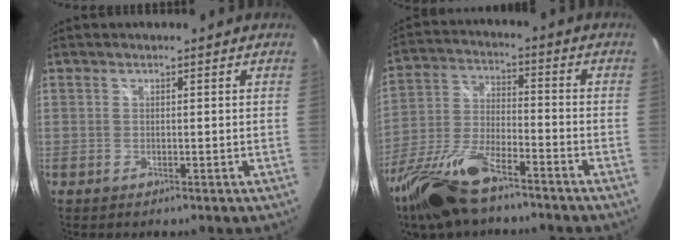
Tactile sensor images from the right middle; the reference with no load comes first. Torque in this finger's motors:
{"motor_torque": [1.08, -1.06, 0.35, 0.12]}